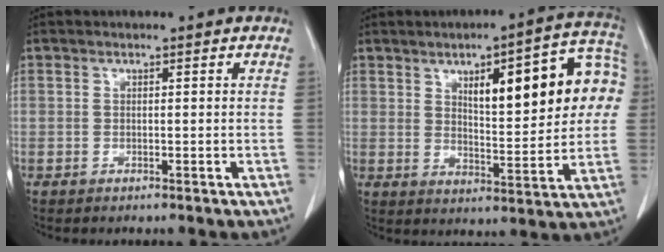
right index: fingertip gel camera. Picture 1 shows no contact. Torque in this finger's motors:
{"motor_torque": [1.32, 0.82, 0.38, 0.08]}